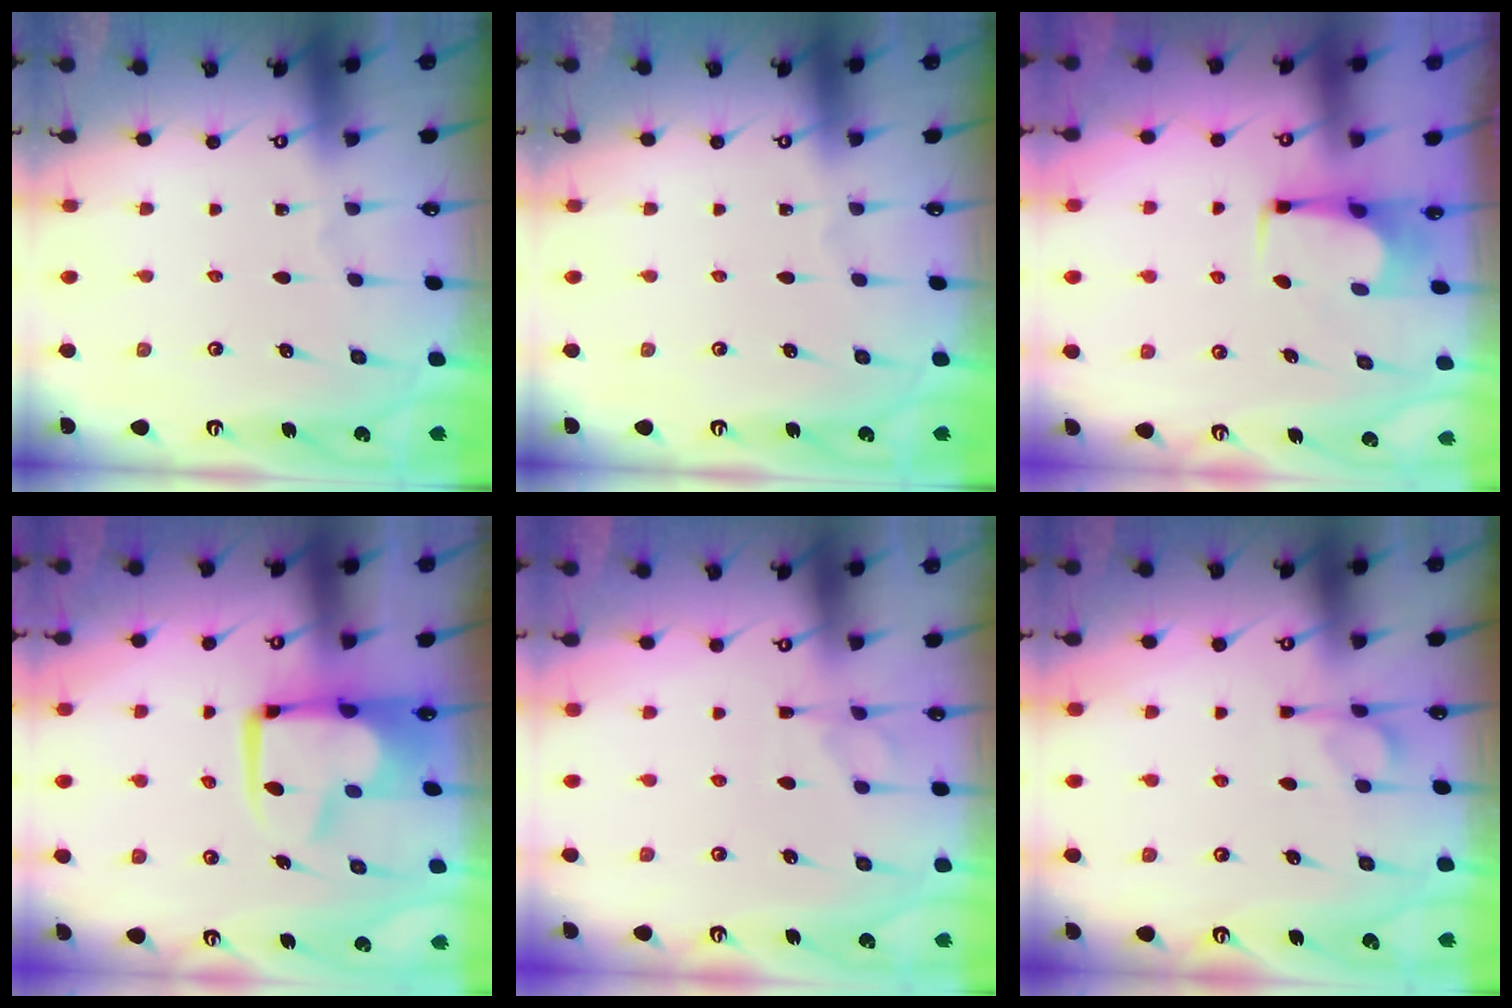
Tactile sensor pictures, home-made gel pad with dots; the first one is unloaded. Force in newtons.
{"total": 0.0}
{"total": 2.4, "press": 2.4, "slide": 0.4}
{"total": 4.4, "press": 4.1, "slide": 1.6}
{"total": 1.4, "press": 0.9, "slide": 1.0}
{"total": 5.4, "press": 5.4, "slide": 0.9}